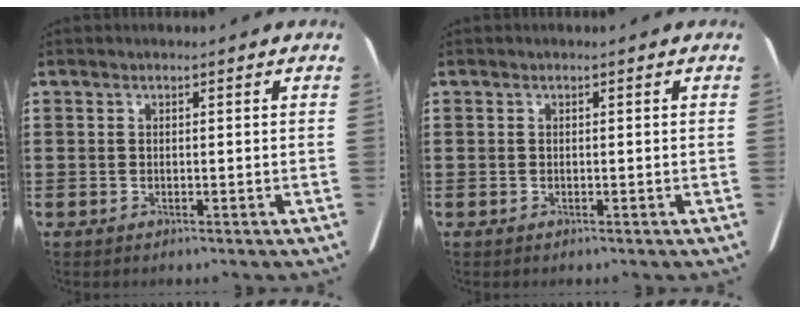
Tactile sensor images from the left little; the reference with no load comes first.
{"total": 0.0}